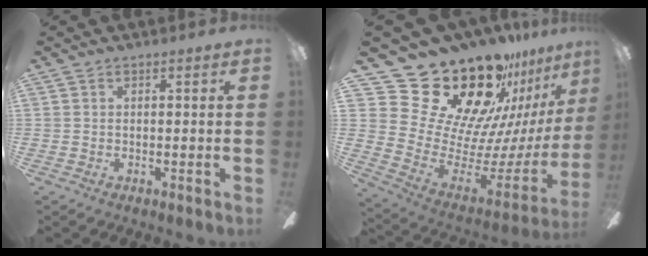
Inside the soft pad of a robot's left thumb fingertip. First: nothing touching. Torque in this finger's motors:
{"motor_torque": [1.17, 1.44, 1.24, -1.53, 0.06]}